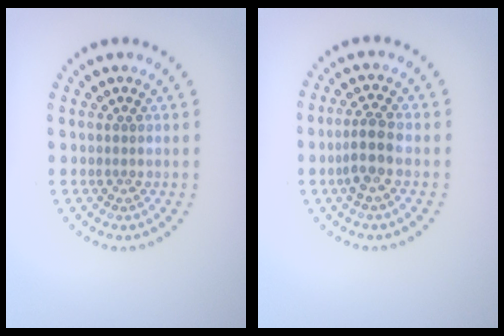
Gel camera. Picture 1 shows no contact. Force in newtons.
{"total": 2.7, "press": 2.5, "slide": 1.2}